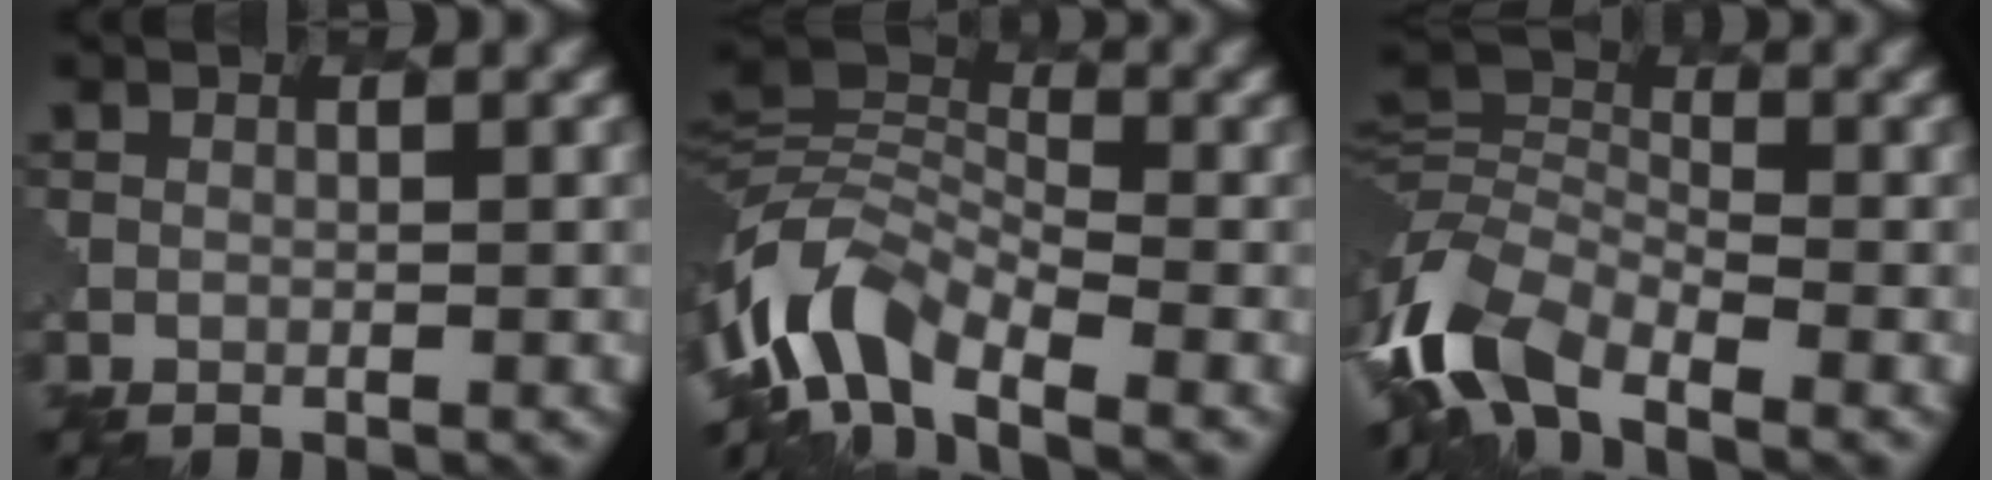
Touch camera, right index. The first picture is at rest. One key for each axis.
{"total": 7.9, "fx": -4.4, "fy": 4.0, "fz": 5.2, "tx": -0.092, "ty": 0.006, "tz": -0.100}
{"total": 7.8, "fx": -4.5, "fy": 4.0, "fz": 5.0, "tx": -0.101, "ty": 0.001, "tz": -0.104}